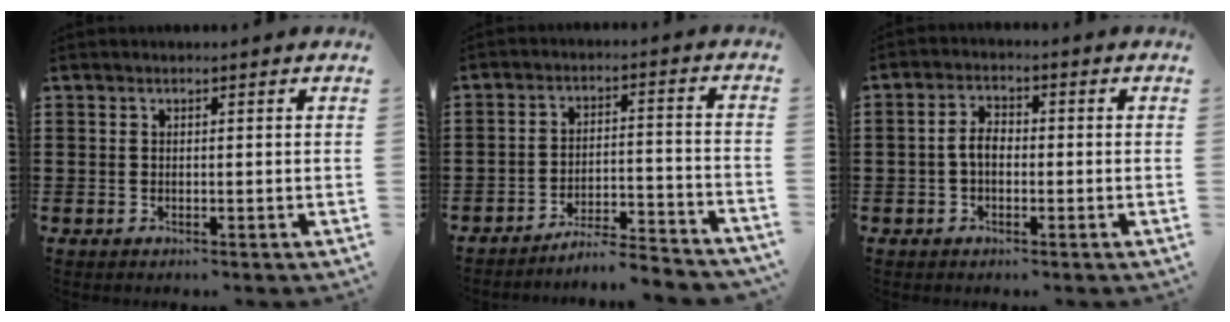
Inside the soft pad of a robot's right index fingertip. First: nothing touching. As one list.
[{"total": 5.5, "force": [-5.3, 0.0, 1.5], "torque": [-0.025, 0.002, -0.106]}, {"total": 3.4, "force": [-0.6, 2.0, 2.7], "torque": [-0.065, 0.000, -0.016]}]